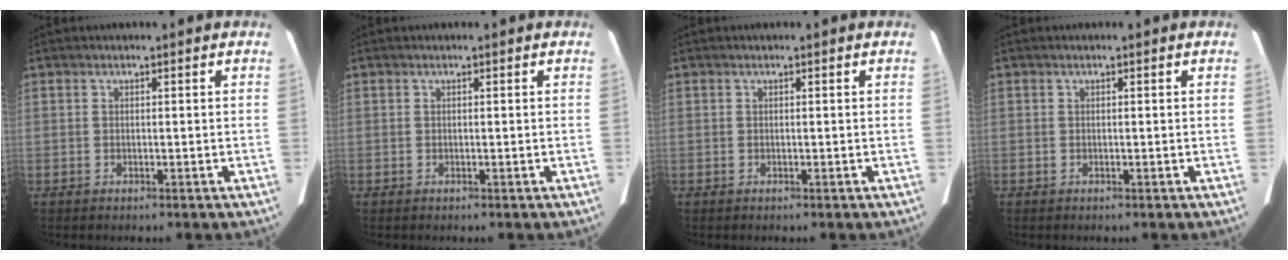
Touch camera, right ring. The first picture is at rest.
{"total": 0.0}
{"total": 0.0}
{"total": 0.0}